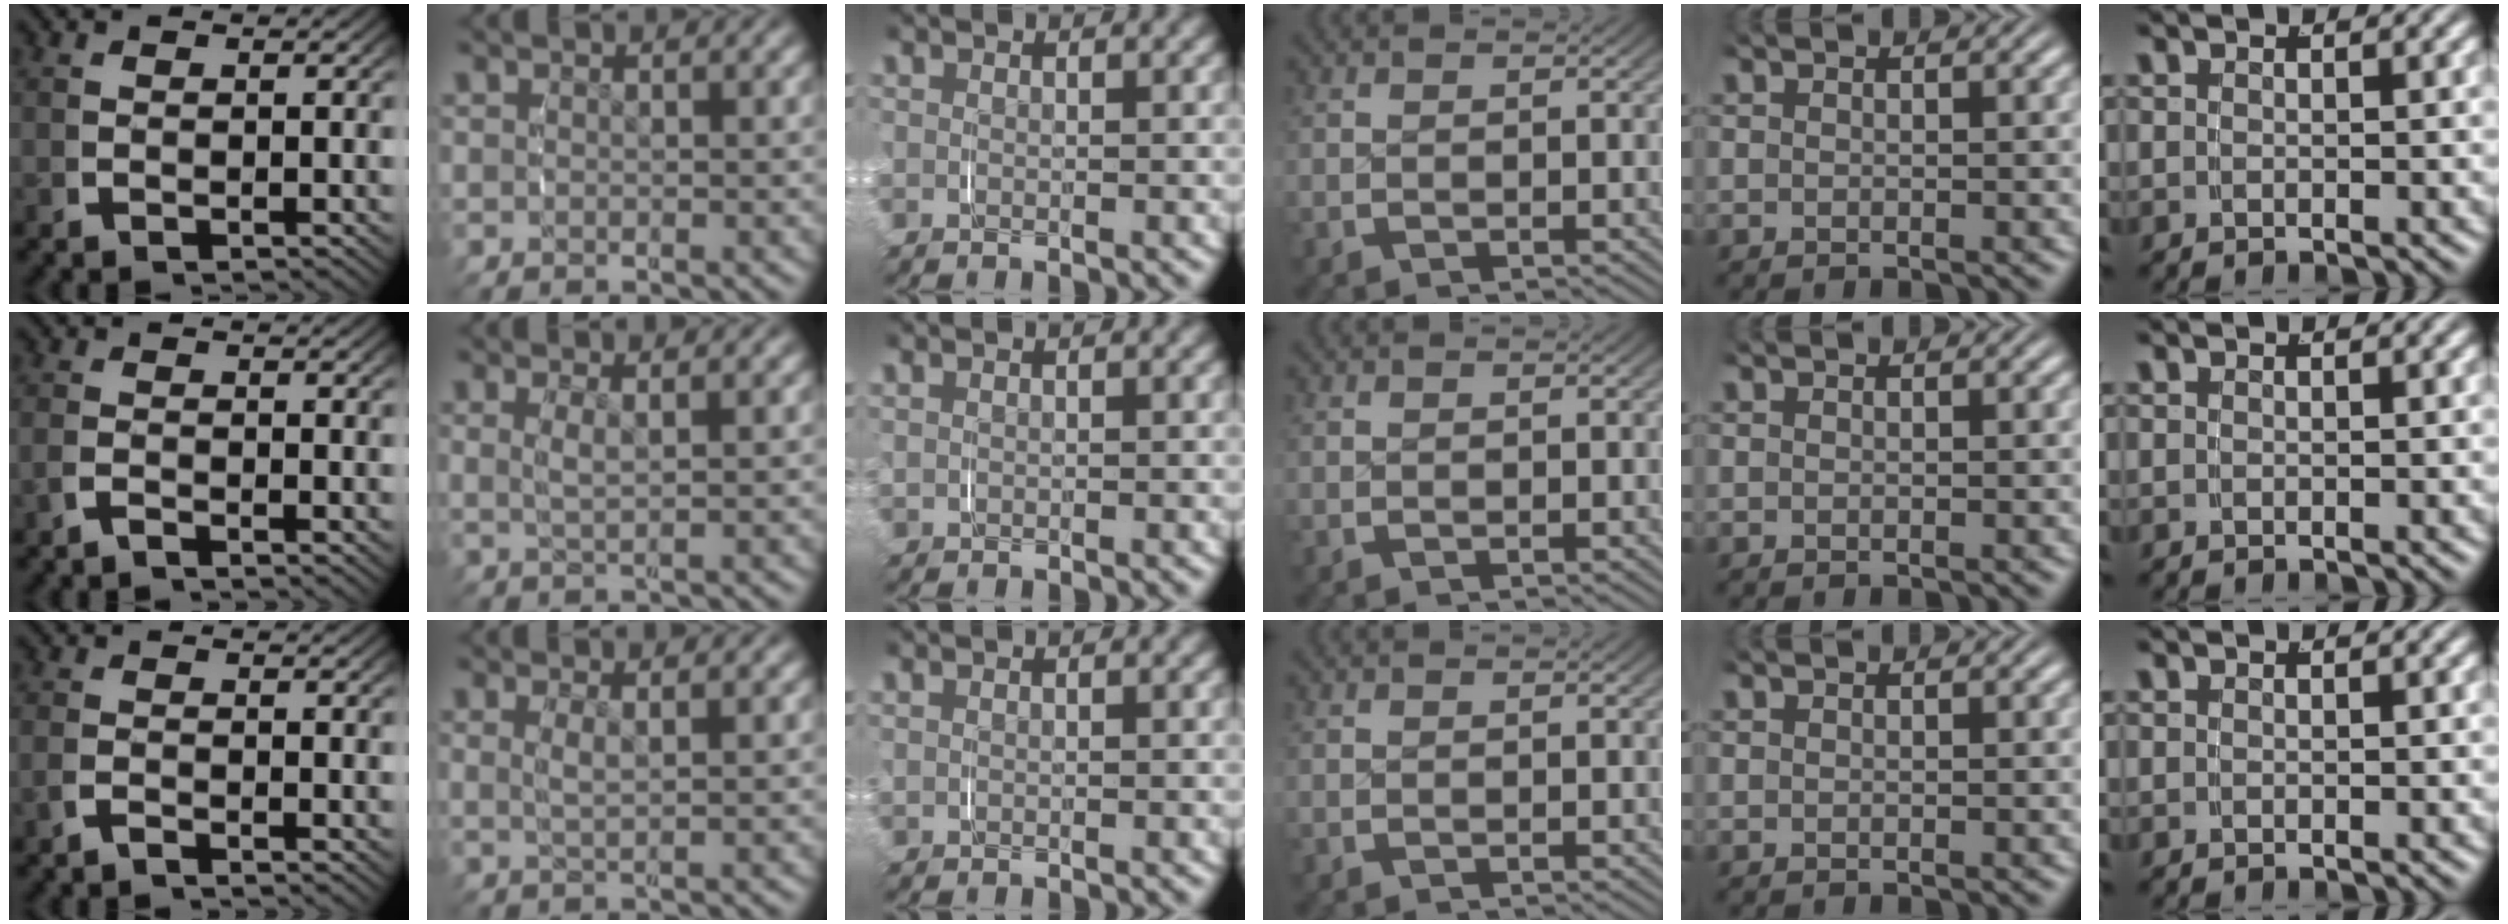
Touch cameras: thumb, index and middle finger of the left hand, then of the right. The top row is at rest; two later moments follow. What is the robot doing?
{"motion": "grasp_and_lifting", "object": "paper"}